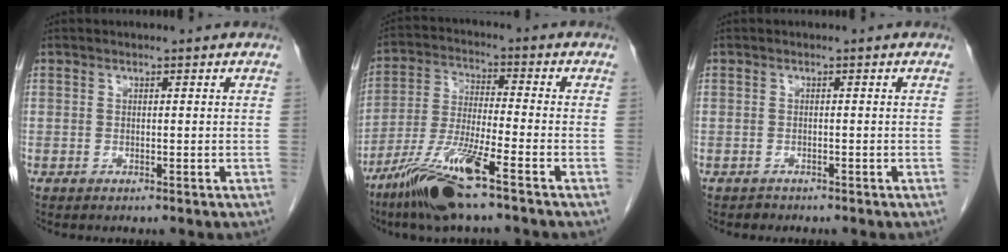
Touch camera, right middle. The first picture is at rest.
{"total": 12.1, "force": [-7.6, 0.3, 9.4], "torque": [-0.193, -0.030, -0.147]}
{"total": 0.7, "force": [-0.6, 0.3, -0.2], "torque": [-0.004, 0.000, -0.014]}